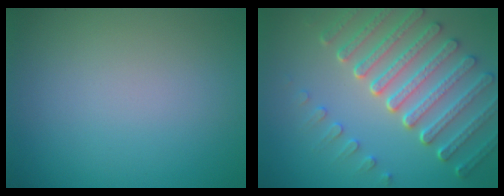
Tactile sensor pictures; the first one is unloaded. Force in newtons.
{"total": 7.2, "press": 5.4, "slide": 4.7}